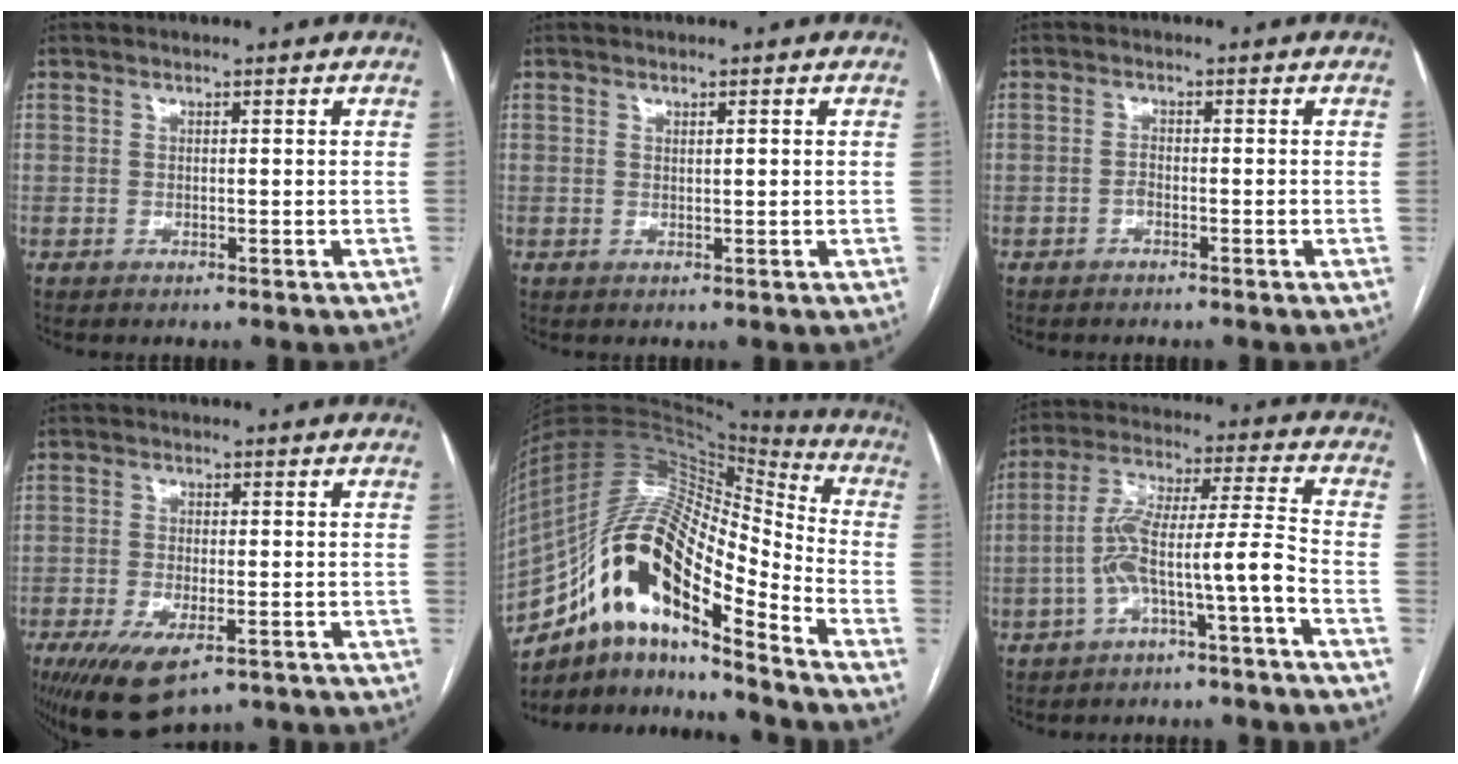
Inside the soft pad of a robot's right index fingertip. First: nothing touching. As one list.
[{"total": 0.8, "force": [0.3, 0.1, 0.8], "torque": [-0.015, 0.000, 0.006]}, {"total": 1.1, "force": [-0.6, 0.4, 0.8], "torque": [-0.014, 0.002, -0.011]}, {"total": 9.3, "force": [-5.3, 3.5, 6.8], "torque": [-0.119, -0.020, -0.083]}, {"total": 22.4, "force": [-11.9, 6.0, 18.0], "torque": [-0.345, 0.017, -0.205]}, {"total": 9.5, "force": [-4.0, 0.0, 8.6], "torque": [-0.157, 0.038, -0.068]}]